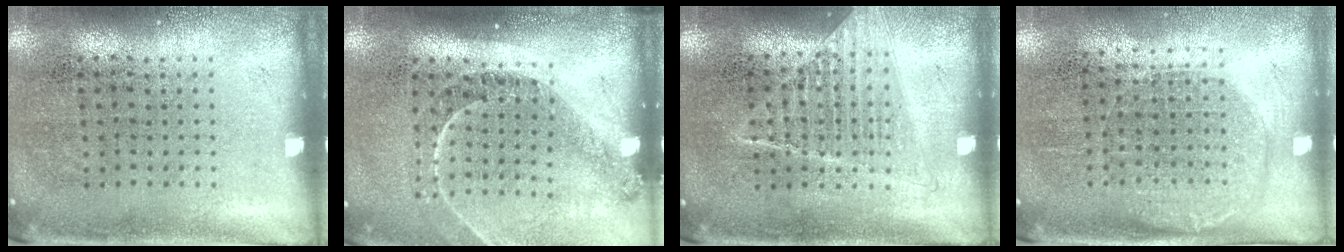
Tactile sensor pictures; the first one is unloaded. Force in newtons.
{"total": 1.3, "press": 1.3, "slide": 0.2}
{"total": 1.1, "press": 1.0, "slide": 0.3}
{"total": 1.3, "press": 1.1, "slide": 0.6}